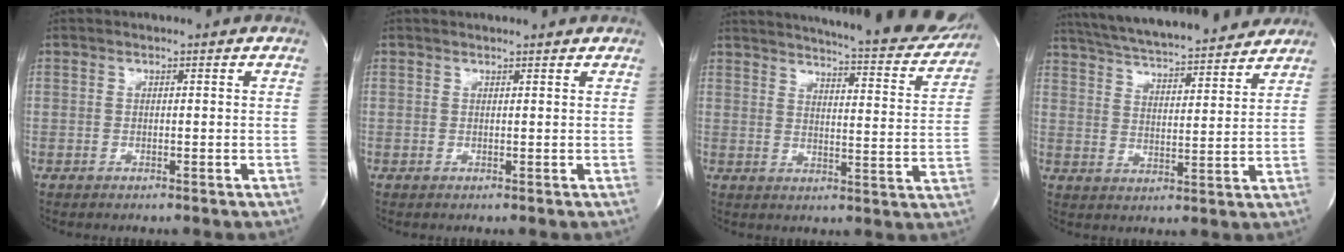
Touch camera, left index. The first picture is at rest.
{"total": 1.6, "force": [1.6, 0.0, 0.1], "torque": [-0.008, 0.001, 0.015]}
{"total": 22.7, "force": [20.7, 3.0, 8.7], "torque": [-0.128, -0.066, 0.244]}
{"total": 19.7, "force": [17.8, 2.5, 8.1], "torque": [-0.144, 0.019, 0.261]}